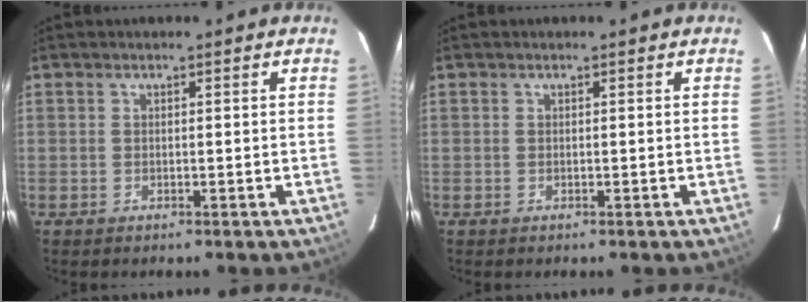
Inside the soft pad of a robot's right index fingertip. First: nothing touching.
{"total": 0.0}